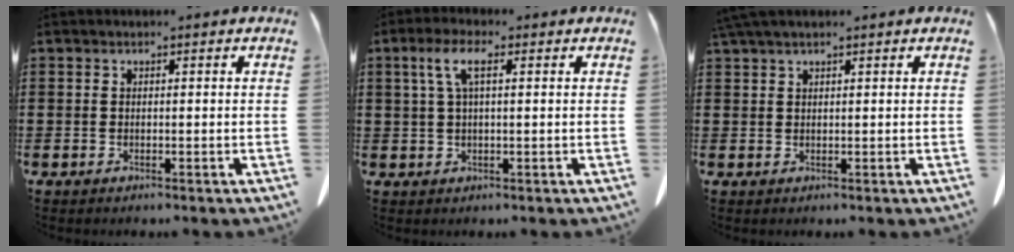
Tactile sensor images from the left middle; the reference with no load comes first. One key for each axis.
{"total": 4.7, "fx": 1.6, "fy": 1.3, "fz": 4.2, "tx": -0.089, "ty": 0.009, "tz": 0.026}
{"total": 2.0, "fx": 1.5, "fy": 0.2, "fz": 1.3, "tx": -0.029, "ty": 0.001, "tz": 0.027}